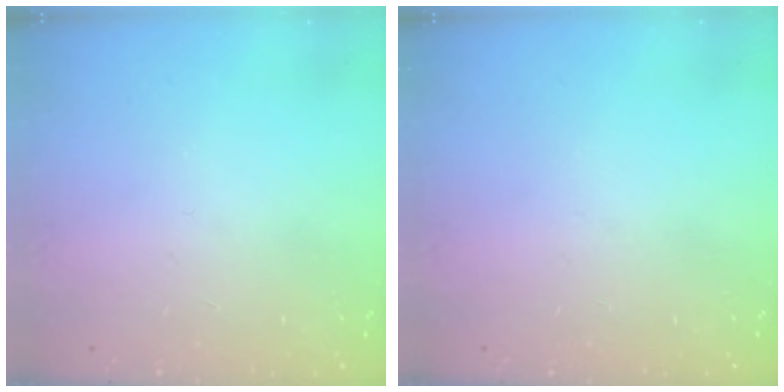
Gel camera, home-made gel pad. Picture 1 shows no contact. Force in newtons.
{"total": 0.0}